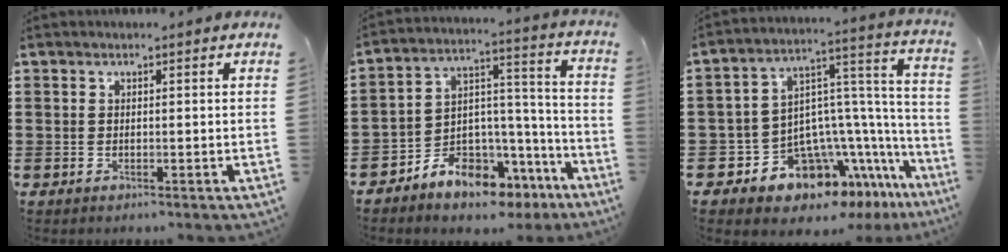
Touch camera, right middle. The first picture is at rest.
{"total": 7.2, "force": [-6.4, 3.2, 1.1], "torque": [-0.022, 0.018, -0.119]}
{"total": 9.6, "force": [-6.8, 5.7, 3.7], "torque": [-0.093, -0.018, -0.128]}